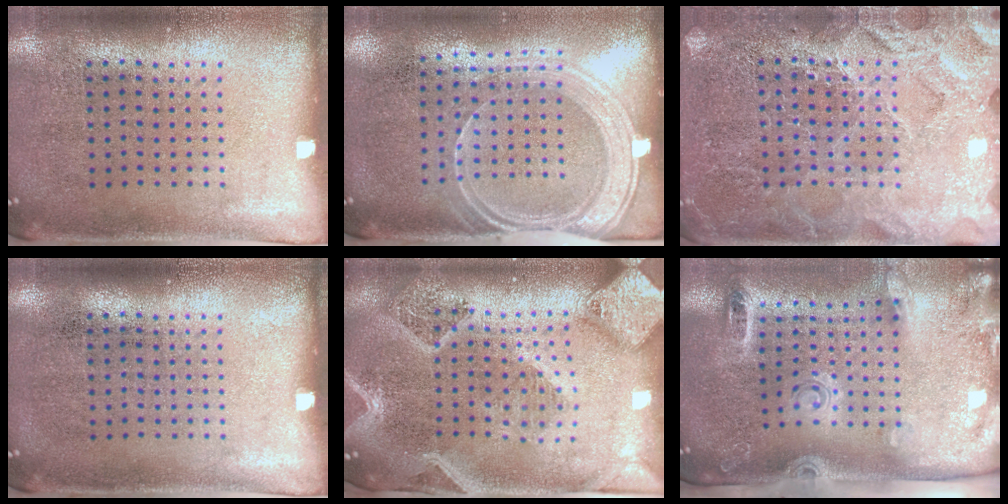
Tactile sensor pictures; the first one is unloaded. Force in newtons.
{"total": 1.8, "press": 1.5, "slide": 0.9}
{"total": 3.4, "press": 3.4, "slide": 0.6}
{"total": 0.0}
{"total": 3.4, "press": 2.8, "slide": 1.9}
{"total": 2.8, "press": 2.0, "slide": 2.0}